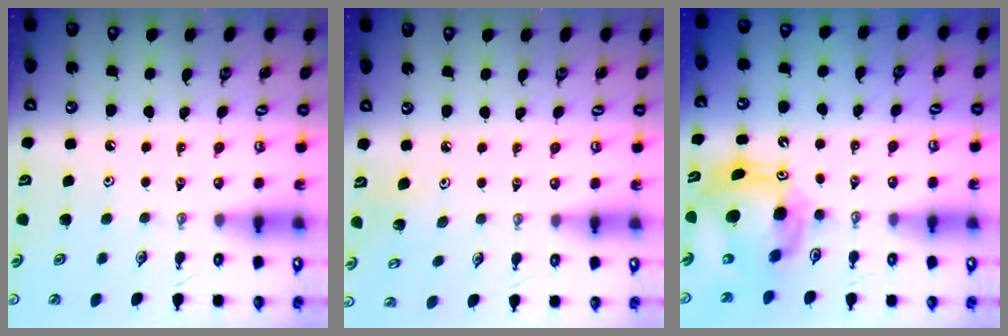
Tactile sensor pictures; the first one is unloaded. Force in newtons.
{"total": 4.8, "press": 4.7, "slide": 0.6}
{"total": 12.5, "press": 12.4, "slide": 1.2}